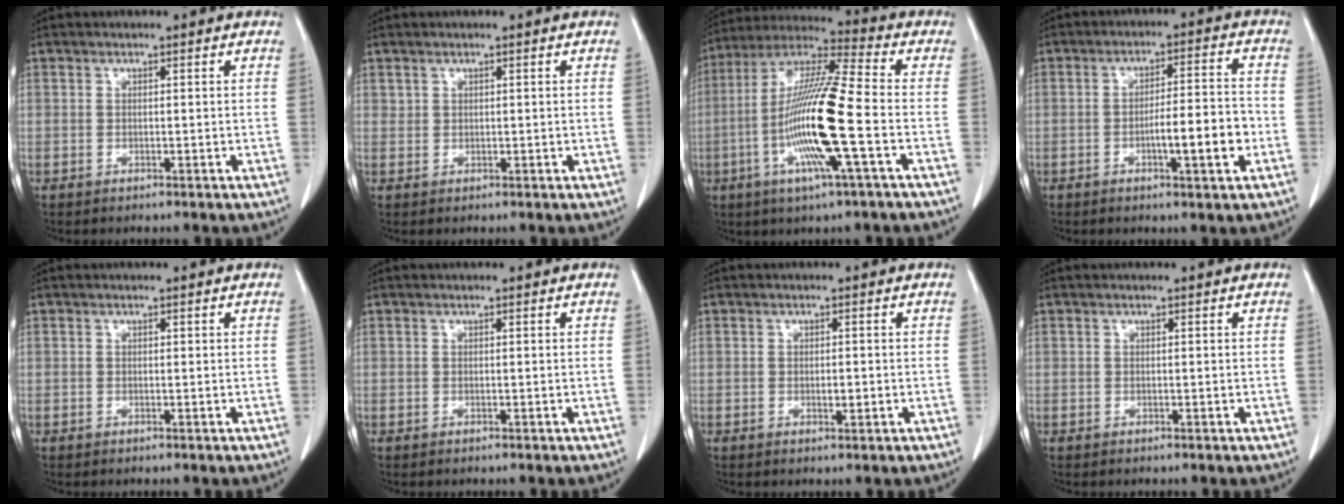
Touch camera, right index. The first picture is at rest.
{"total": 0.8, "force": [0.6, 0.5, 0.1], "torque": [0.007, 0.001, 0.009]}
{"total": 16.3, "force": [-4.0, 0.2, 15.8], "torque": [-0.314, -0.008, -0.085]}
{"total": 8.1, "force": [-2.5, 0.9, 7.6], "torque": [-0.117, 0.008, -0.038]}
{"total": 0.0}
{"total": 0.0}
{"total": 1.5, "force": [-0.3, 0.5, 1.4], "torque": [-0.024, -0.001, -0.002]}
{"total": 0.0}